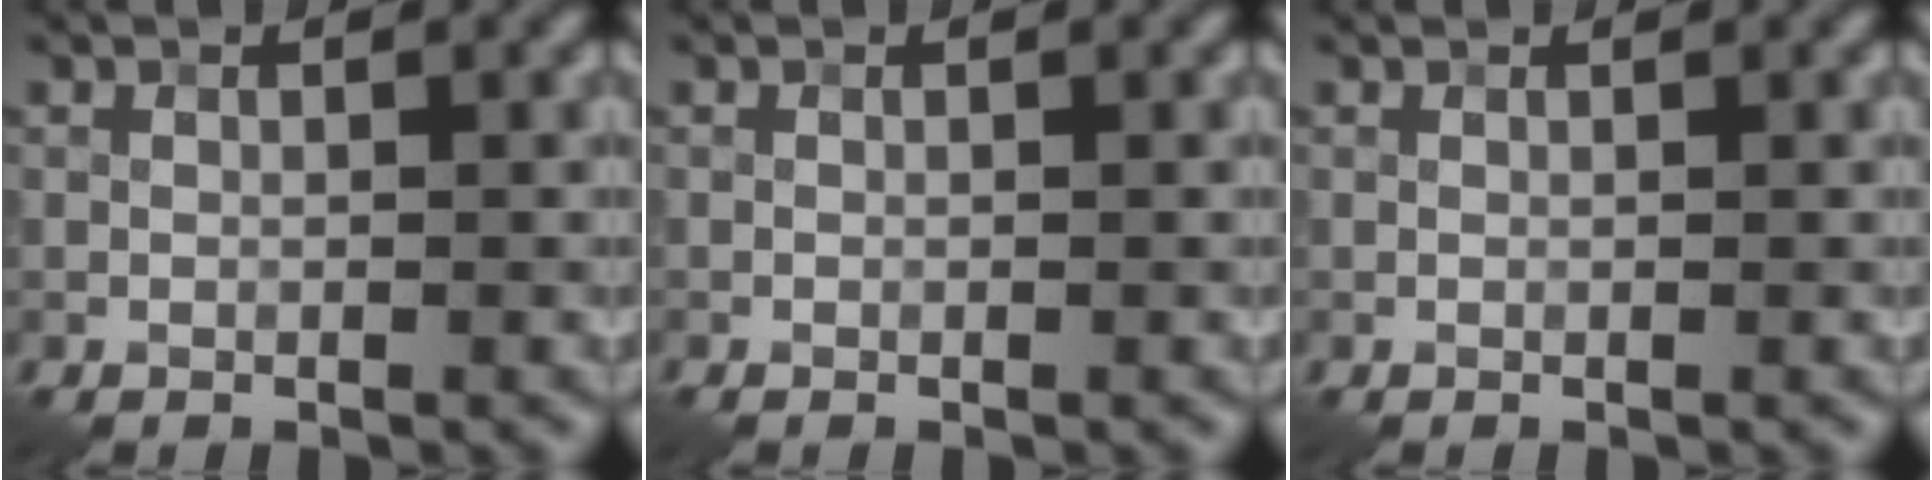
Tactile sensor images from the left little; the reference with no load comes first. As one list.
[{"total": 0.0}, {"total": 0.6, "force": [0.6, 0.1, 0.1], "torque": [-0.002, 0.001, 0.007]}]